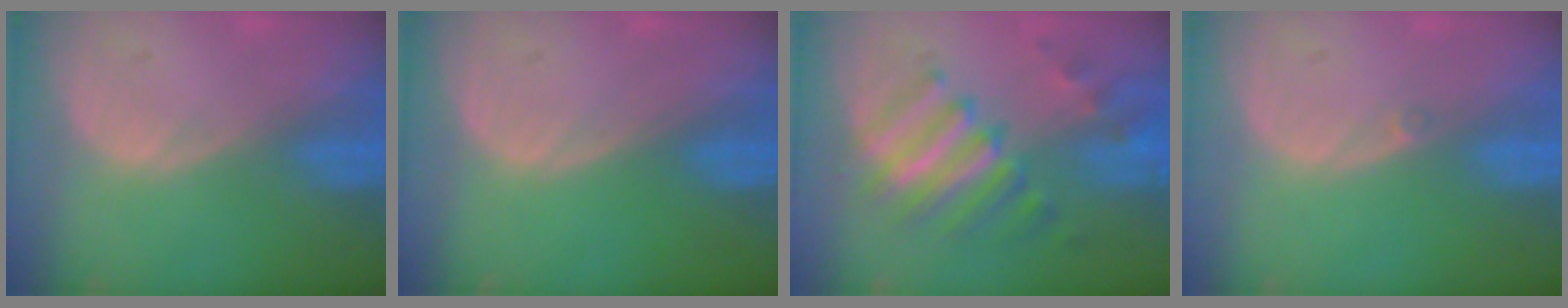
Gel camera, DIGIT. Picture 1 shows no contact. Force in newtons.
{"total": 0.0}
{"total": 9.5, "press": 8.4, "slide": 4.5}
{"total": 0.6, "press": 0.5, "slide": 0.3}